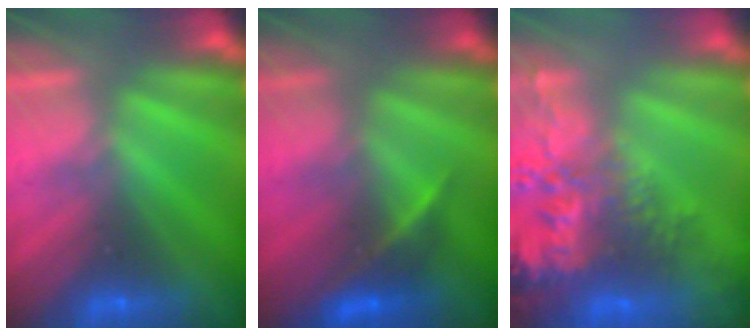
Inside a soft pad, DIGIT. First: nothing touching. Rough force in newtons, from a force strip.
{"total": 2.4}
{"total": 7.5}